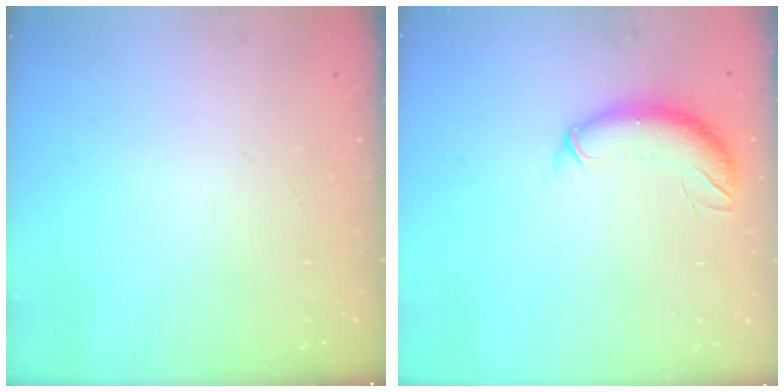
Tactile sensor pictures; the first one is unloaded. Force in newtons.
{"total": 10.5, "press": 10.3, "slide": 1.9}